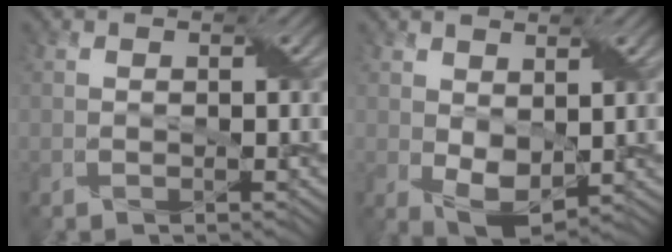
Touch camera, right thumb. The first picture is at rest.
{"total": 4.7, "force": [0.8, 2.8, 3.6], "torque": [-0.082, -0.006, 0.020]}